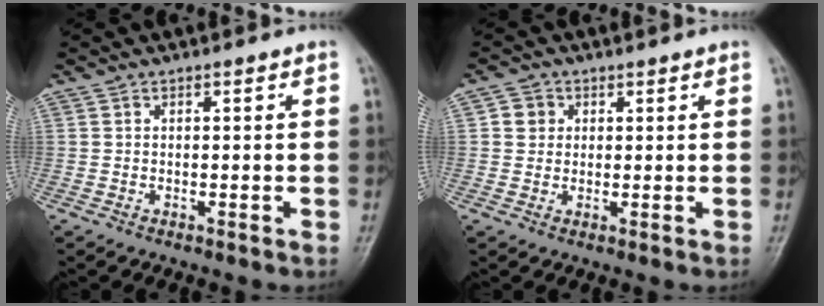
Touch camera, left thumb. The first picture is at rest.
{"total": 4.1, "force": [1.2, 3.8, 0.7], "torque": [0.017, 0.001, 0.013]}